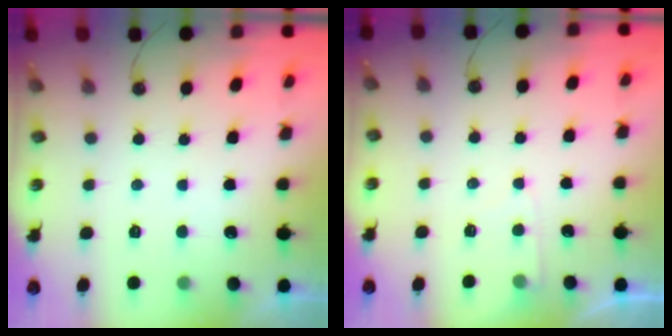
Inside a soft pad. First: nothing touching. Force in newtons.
{"total": 3.7, "press": 3.6, "slide": 0.4}